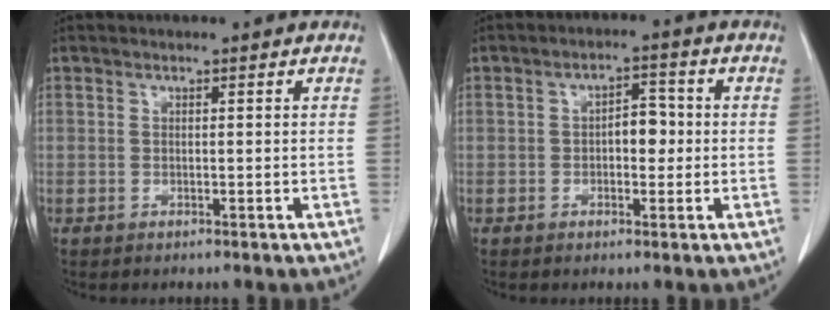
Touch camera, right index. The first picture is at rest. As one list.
[{"total": 4.6, "force": [-0.3, 2.4, 3.9], "torque": [-0.062, 0.016, -0.005]}]